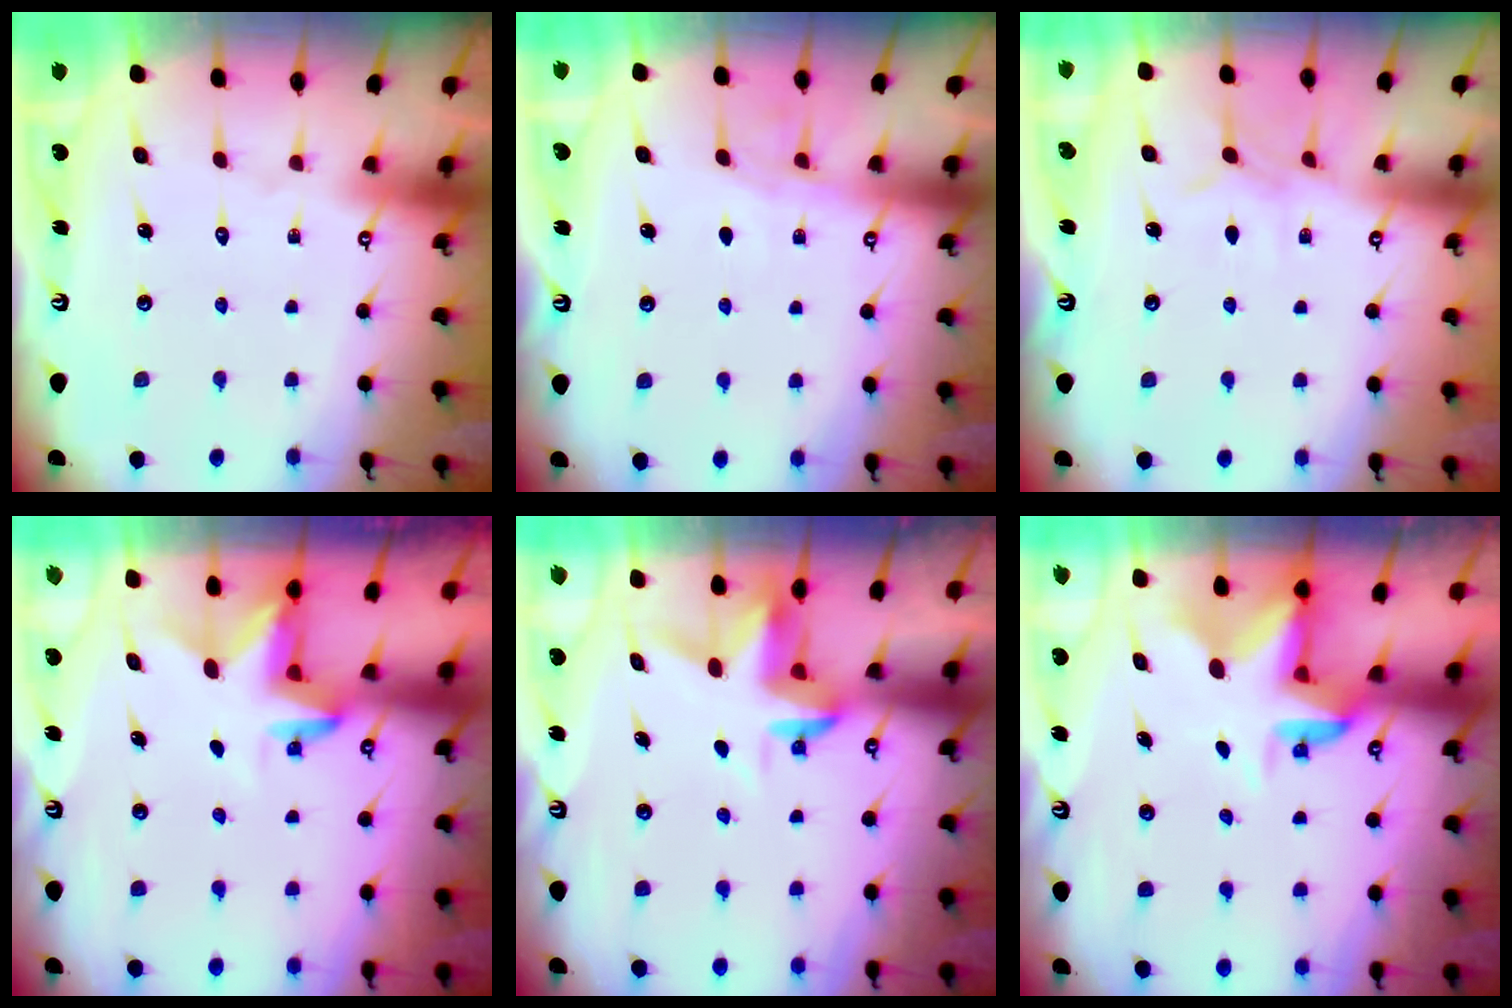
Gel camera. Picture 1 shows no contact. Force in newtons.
{"total": 4.3, "press": 4.2, "slide": 0.6}
{"total": 4.6, "press": 4.6, "slide": 0.6}
{"total": 3.2, "press": 3.2, "slide": 0.2}
{"total": 3.3, "press": 3.3, "slide": 0.4}
{"total": 3.5, "press": 3.5, "slide": 0.2}